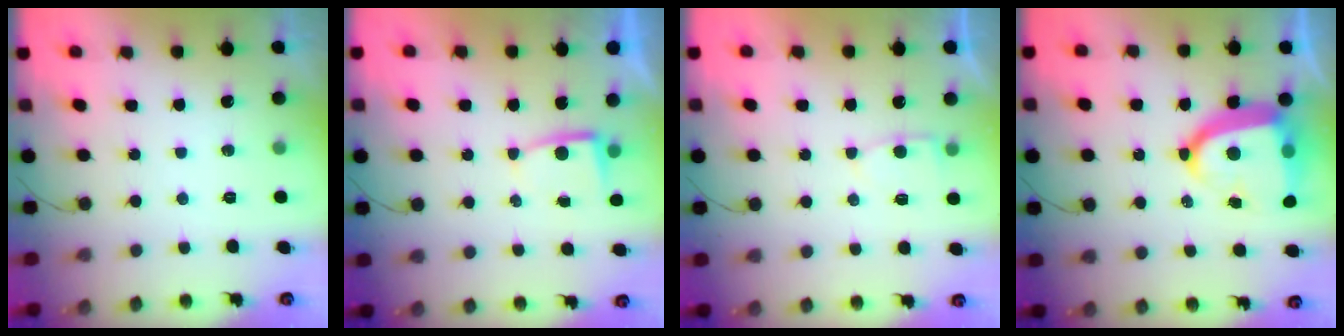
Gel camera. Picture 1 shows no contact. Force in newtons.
{"total": 2.2, "press": 2.2, "slide": 0.3}
{"total": 4.2, "press": 4.2, "slide": 0.4}
{"total": 17.2, "press": 17.1, "slide": 1.7}